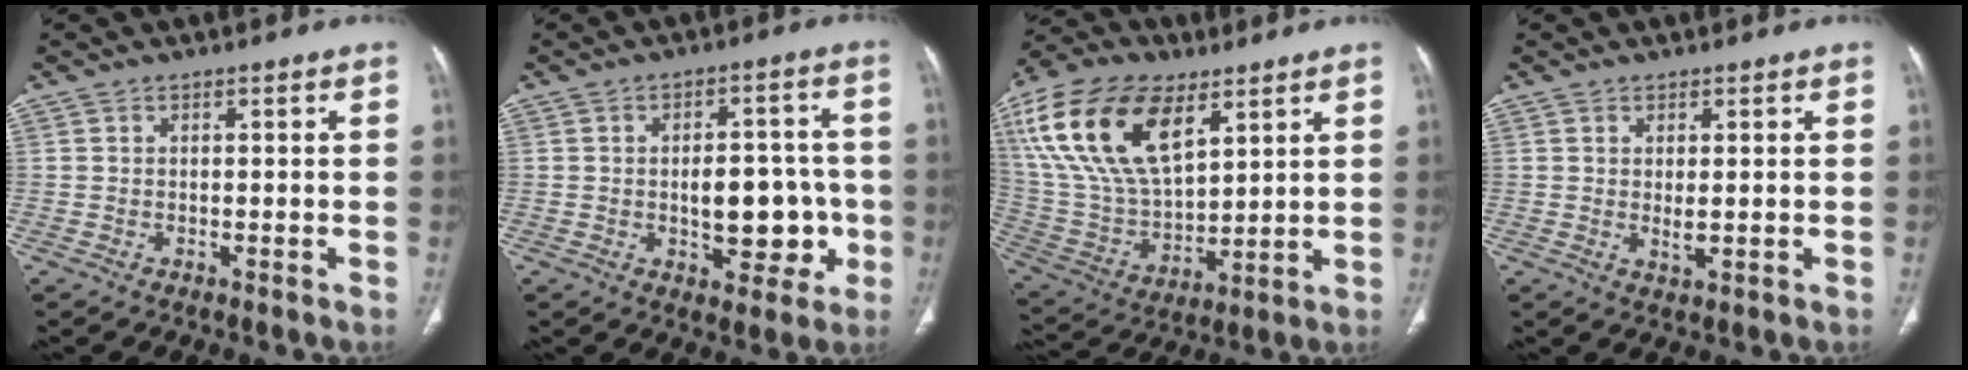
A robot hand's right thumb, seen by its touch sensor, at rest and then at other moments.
{"total": 11.2, "force": [-1.7, 6.5, 9.0], "torque": [-0.086, 0.026, -0.016]}
{"total": 23.3, "force": [10.3, 12.2, 16.9], "torque": [-0.322, -0.021, 0.197]}
{"total": 2.1, "force": [0.1, 0.7, 2.0], "torque": [-0.035, -0.008, 0.007]}